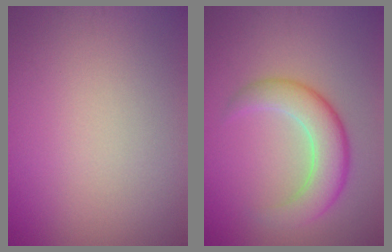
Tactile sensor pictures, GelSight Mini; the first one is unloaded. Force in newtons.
{"total": 5.0, "press": 5.0, "slide": 0.2}